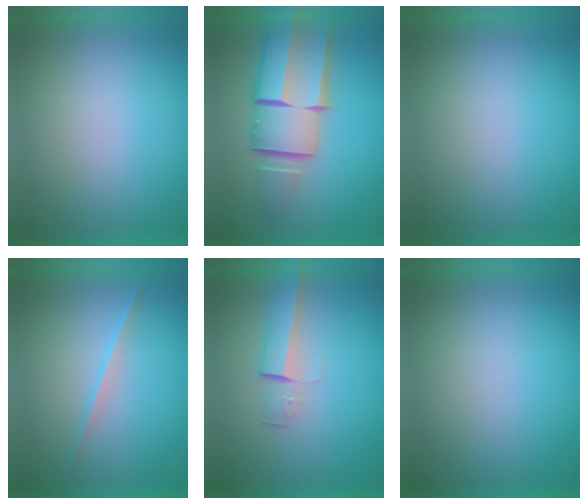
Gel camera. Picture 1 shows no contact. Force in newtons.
{"total": 10.5}
{"total": 0.0}
{"total": 2.2}
{"total": 2.9}
{"total": 0.0}